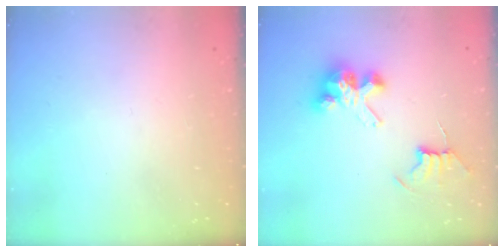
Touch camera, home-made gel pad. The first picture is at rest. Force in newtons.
{"total": 9.7, "press": 9.6, "slide": 1.0}